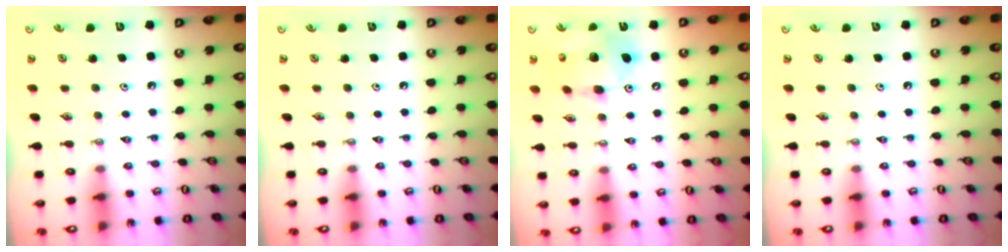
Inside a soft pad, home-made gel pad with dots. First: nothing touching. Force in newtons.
{"total": 0.0}
{"total": 12.7, "press": 12.3, "slide": 3.0}
{"total": 0.0}